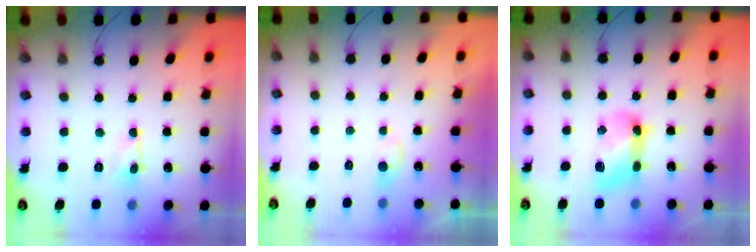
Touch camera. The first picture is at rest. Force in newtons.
{"total": 4.6, "press": 4.5, "slide": 0.6}
{"total": 12.5, "press": 12.5, "slide": 0.4}